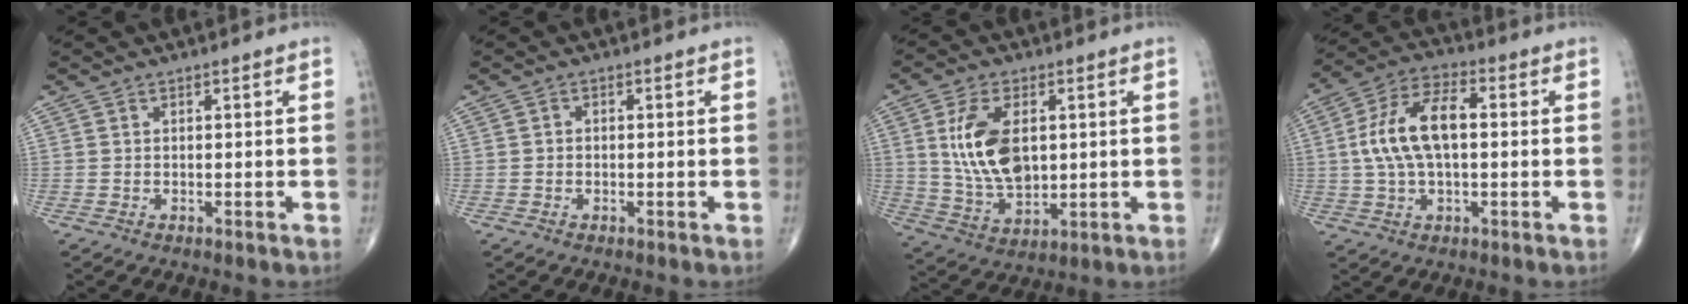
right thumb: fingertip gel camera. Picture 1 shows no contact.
{"total": 0.7, "force": [-0.2, 0.6, 0.4], "torque": [-0.002, 0.002, -0.008]}
{"total": 13.4, "force": [2.3, 7.6, 10.7], "torque": [-0.194, -0.012, 0.053]}
{"total": 12.8, "force": [0.8, 6.4, 11.0], "torque": [-0.216, 0.028, 0.008]}